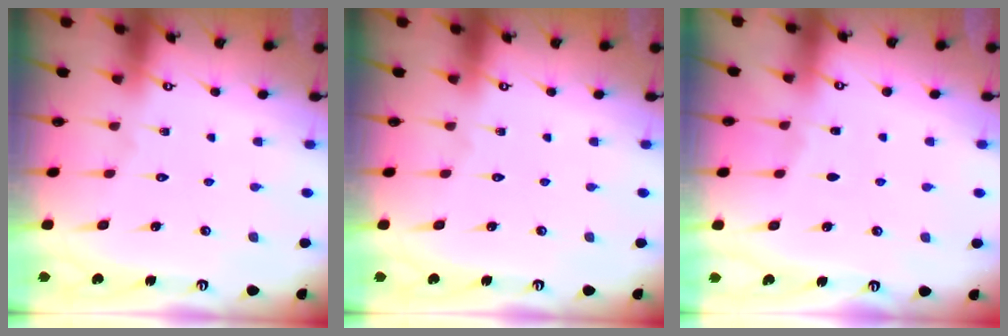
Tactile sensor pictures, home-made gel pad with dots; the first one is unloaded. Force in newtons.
{"total": 0.0}
{"total": 2.5, "press": 2.5, "slide": 0.4}